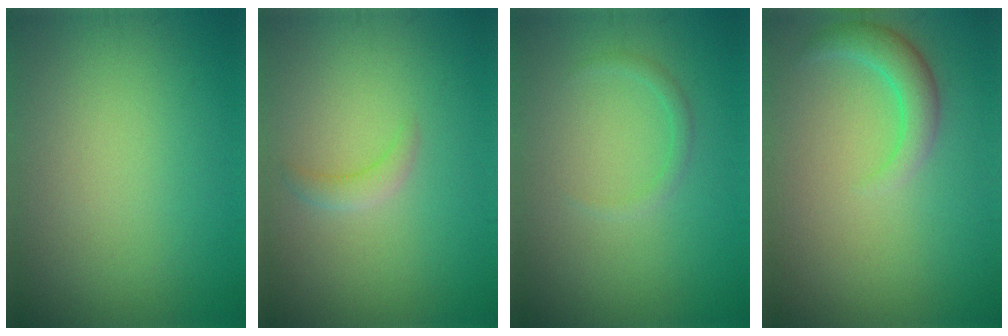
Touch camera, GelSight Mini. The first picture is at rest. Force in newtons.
{"total": 1.3, "press": 1.3, "slide": 0.2}
{"total": 1.0, "press": 1.0, "slide": 0.0}
{"total": 2.8, "press": 2.8, "slide": 0.3}